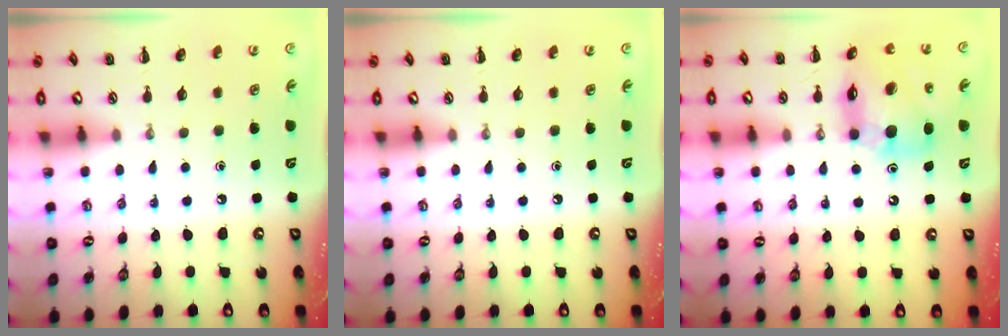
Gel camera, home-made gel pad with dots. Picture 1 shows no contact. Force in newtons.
{"total": 0.0}
{"total": 14.8, "press": 14.1, "slide": 4.4}